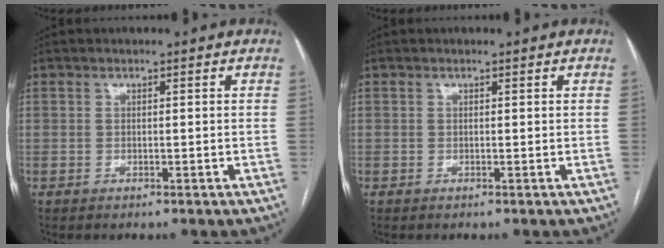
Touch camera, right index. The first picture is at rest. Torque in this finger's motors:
{"motor_torque": [0.00, 0.00, 0.00, 0.00]}